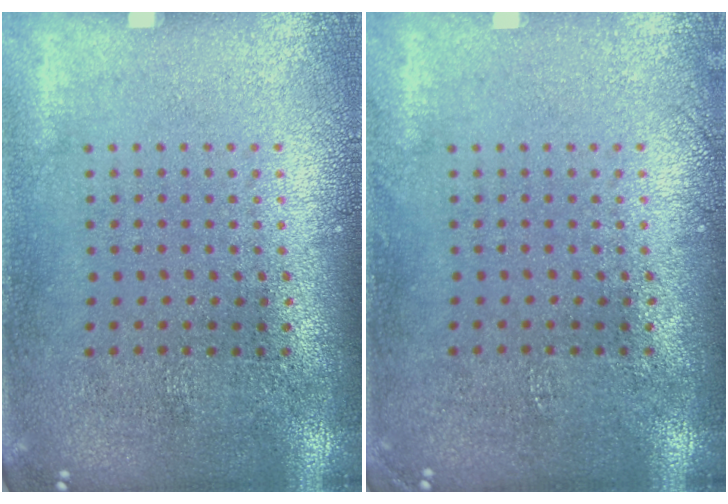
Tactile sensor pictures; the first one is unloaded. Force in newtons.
{"total": 0.7, "press": 0.7, "slide": 0.1}